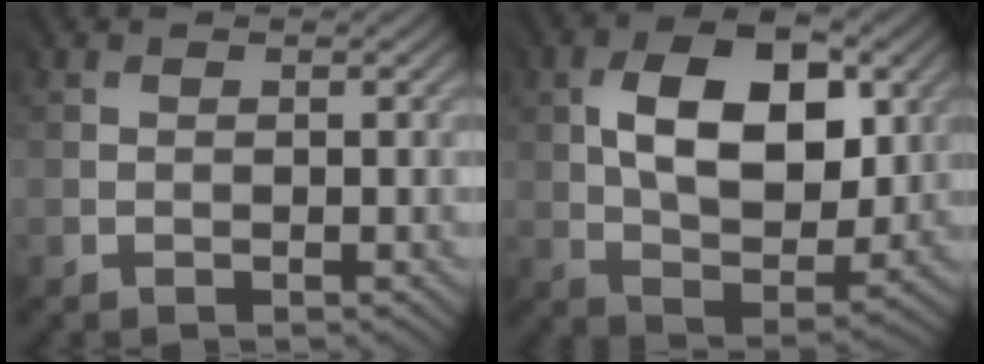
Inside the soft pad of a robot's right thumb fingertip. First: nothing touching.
{"total": 11.8, "force": [2.8, 6.9, 9.2], "torque": [-0.154, -0.001, 0.050]}